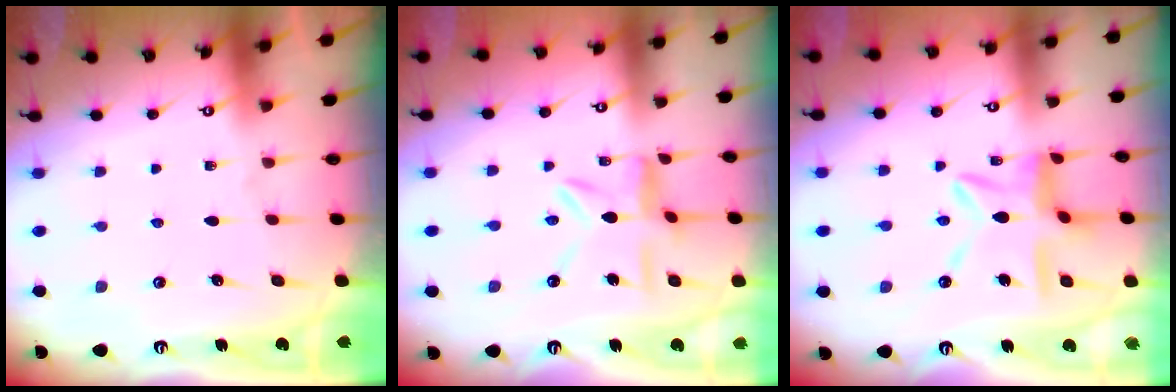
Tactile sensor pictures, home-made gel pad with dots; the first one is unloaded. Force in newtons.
{"total": 8.6, "press": 8.5, "slide": 0.8}
{"total": 12.1, "press": 12.1, "slide": 1.2}